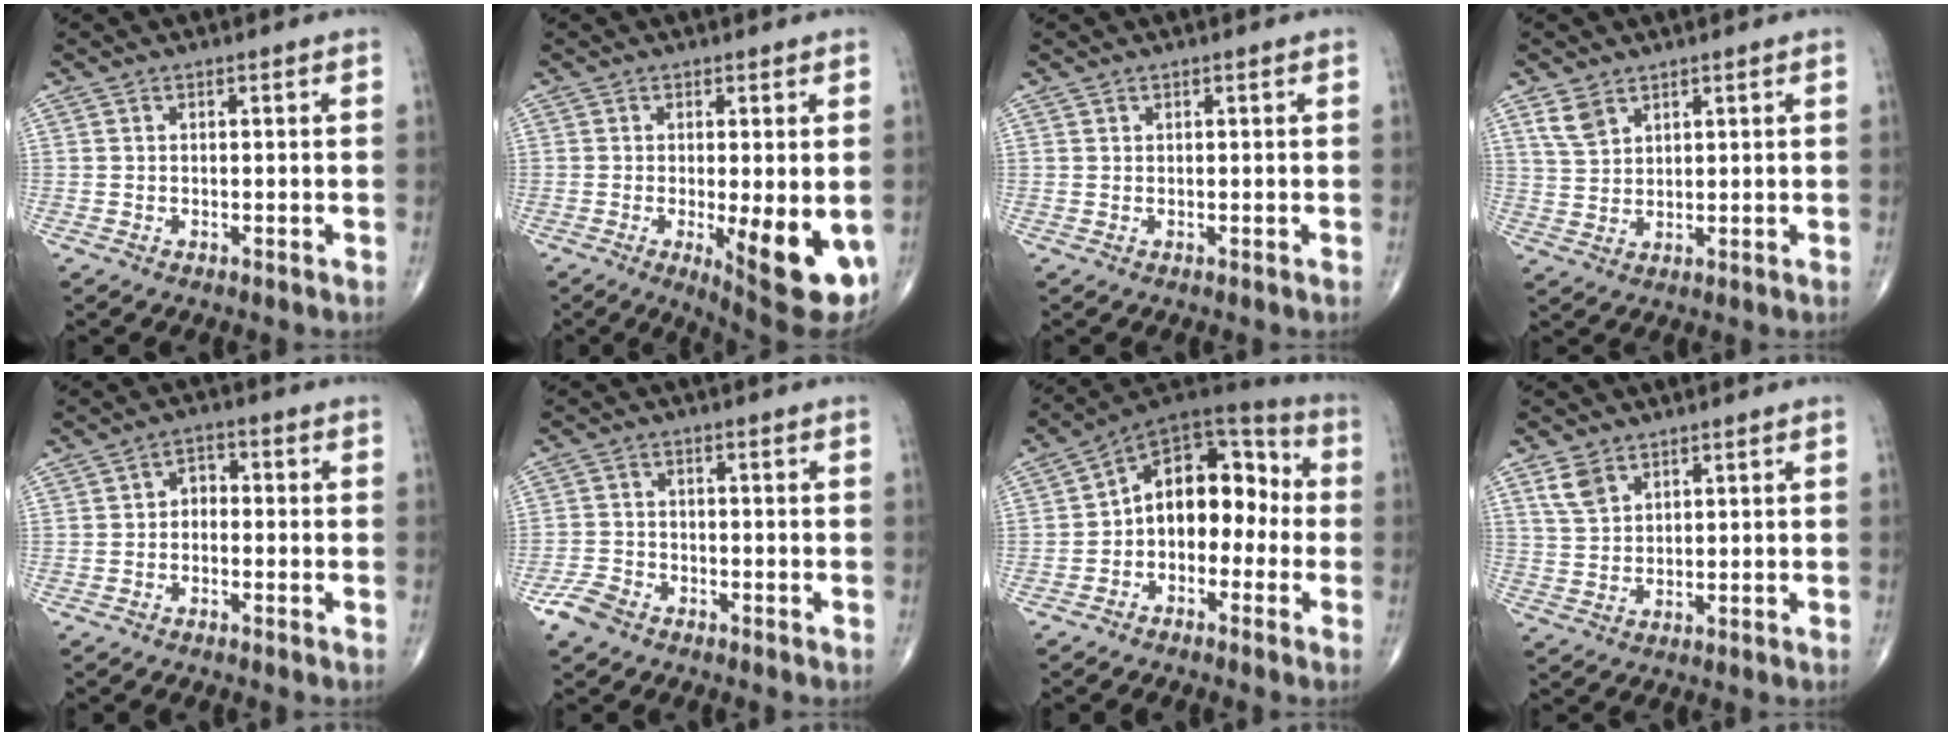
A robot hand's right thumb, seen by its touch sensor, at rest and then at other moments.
{"total": 13.3, "force": [-3.1, 3.8, 12.4], "torque": [-0.147, -0.024, -0.030]}
{"total": 0.0}
{"total": 4.3, "force": [2.8, 2.5, 2.0], "torque": [-0.033, -0.009, 0.064]}
{"total": 3.1, "force": [-0.7, 2.3, 2.0], "torque": [-0.014, 0.020, -0.026]}
{"total": 4.7, "force": [-3.2, 2.8, 1.9], "torque": [-0.039, 0.012, -0.062]}
{"total": 13.9, "force": [-1.6, 9.4, 10.1], "torque": [-0.103, 0.053, -0.045]}
{"total": 4.4, "force": [2.7, 2.7, 2.2], "torque": [-0.035, -0.008, 0.061]}